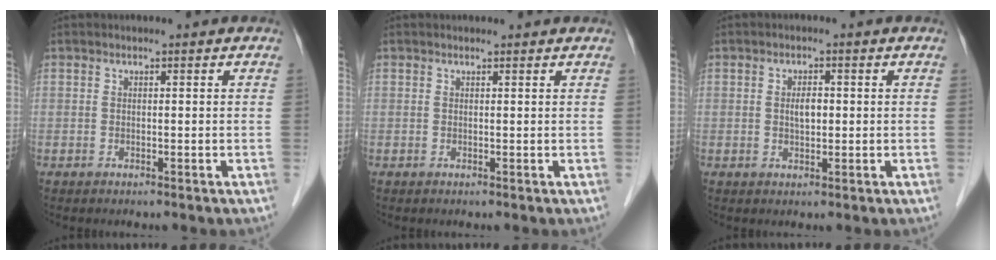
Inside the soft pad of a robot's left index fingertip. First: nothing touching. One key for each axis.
{"total": 1.1, "fx": 1.1, "fy": 0.2, "fz": 0.2, "tx": -0.011, "ty": 0.006, "tz": 0.011}
{"total": 2.2, "fx": -0.2, "fy": 1.0, "fz": 2.0, "tx": -0.036, "ty": -0.002, "tz": -0.003}